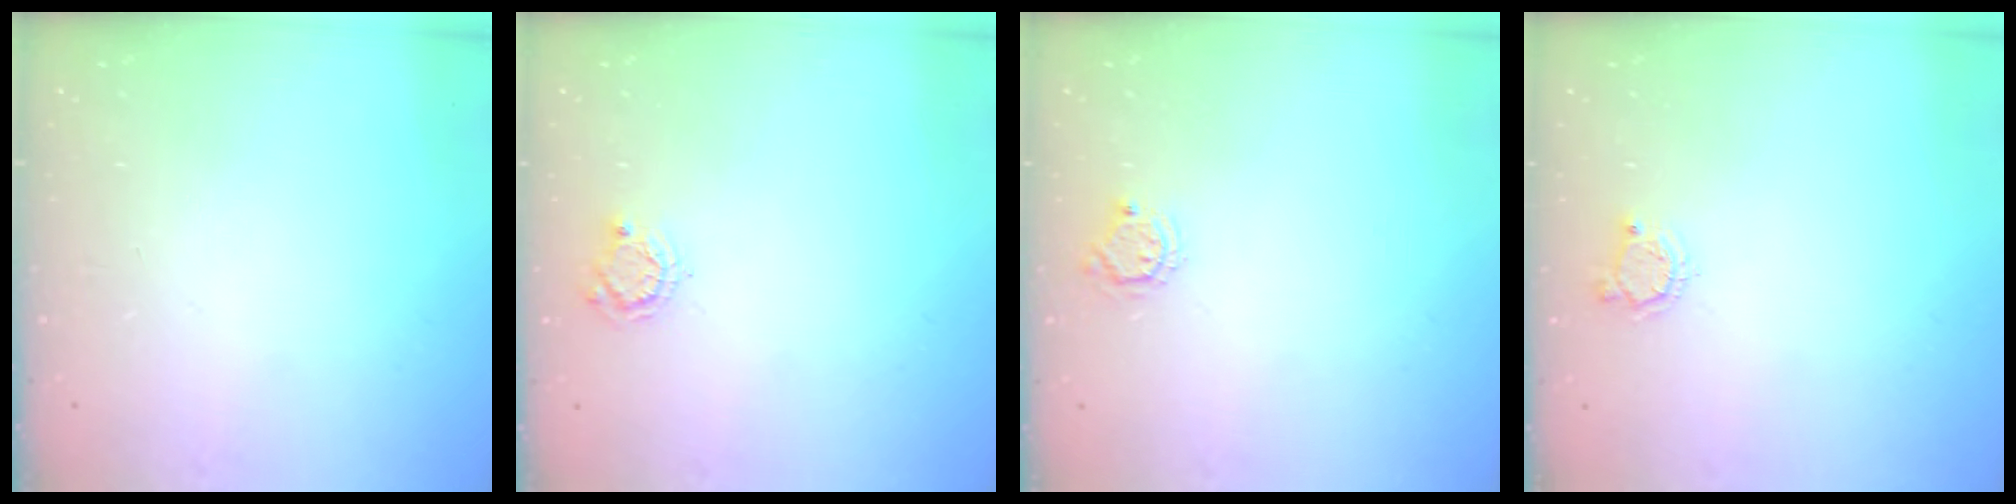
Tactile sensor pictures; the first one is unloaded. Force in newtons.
{"total": 4.6, "press": 4.5, "slide": 0.5}
{"total": 4.5, "press": 4.5, "slide": 0.4}
{"total": 3.9, "press": 3.8, "slide": 0.5}